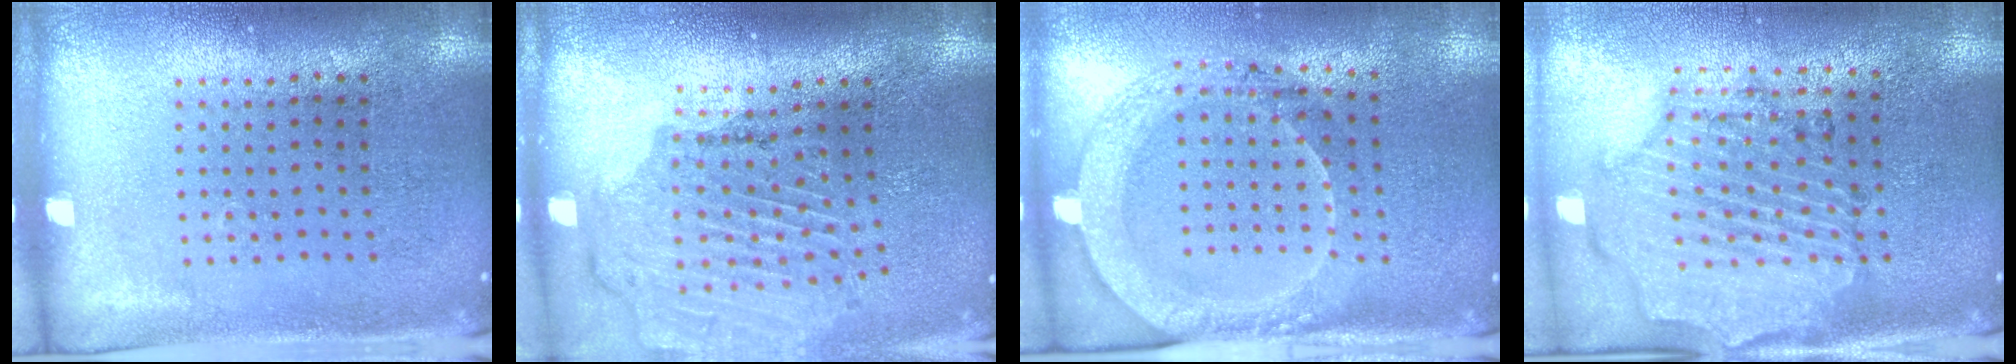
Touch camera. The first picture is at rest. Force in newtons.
{"total": 1.7, "press": 1.7, "slide": 0.1}
{"total": 2.0, "press": 2.0, "slide": 0.5}
{"total": 1.5, "press": 1.5, "slide": 0.3}